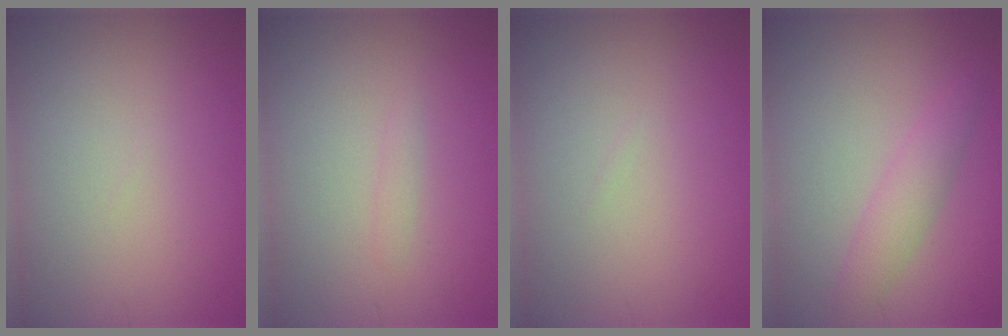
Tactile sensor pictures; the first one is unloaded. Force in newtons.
{"total": 0.6, "press": 0.6, "slide": 0.1}
{"total": 0.0}
{"total": 2.4, "press": 2.4, "slide": 0.1}